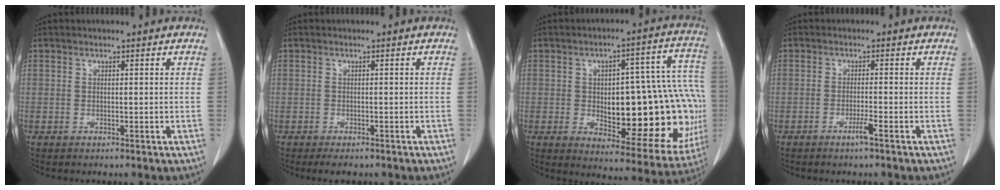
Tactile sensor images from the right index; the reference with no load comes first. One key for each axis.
{"total": 2.2, "fx": -1.7, "fy": 0.8, "fz": 1.1, "tx": -0.014, "ty": -0.003, "tz": -0.020}
{"total": 25.6, "fx": -2.4, "fy": 8.9, "fz": 23.9, "tx": -0.226, "ty": 0.038, "tz": -0.001}
{"total": 2.0, "fx": -1.2, "fy": -0.4, "fz": 1.6, "tx": -0.031, "ty": -0.003, "tz": -0.024}